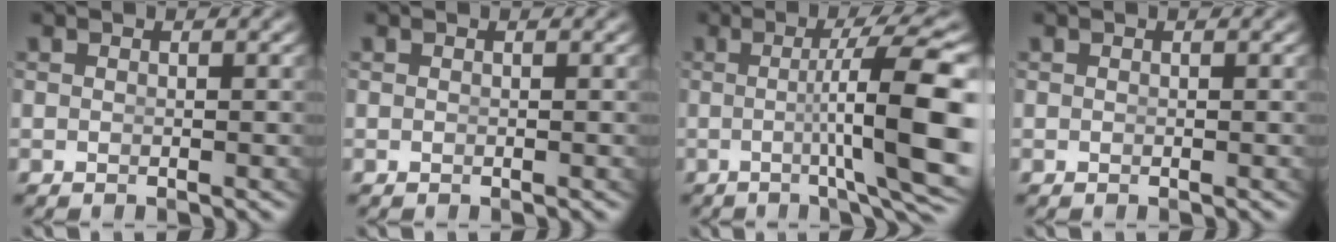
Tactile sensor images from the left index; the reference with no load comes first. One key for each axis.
{"total": 1.1, "fx": -0.1, "fy": -1.0, "fz": -0.5, "tx": 0.013, "ty": -0.014, "tz": 0.011}
{"total": 9.0, "fx": -1.0, "fy": 1.1, "fz": 8.8, "tx": -0.119, "ty": -0.007, "tz": -0.007}
{"total": 0.0}